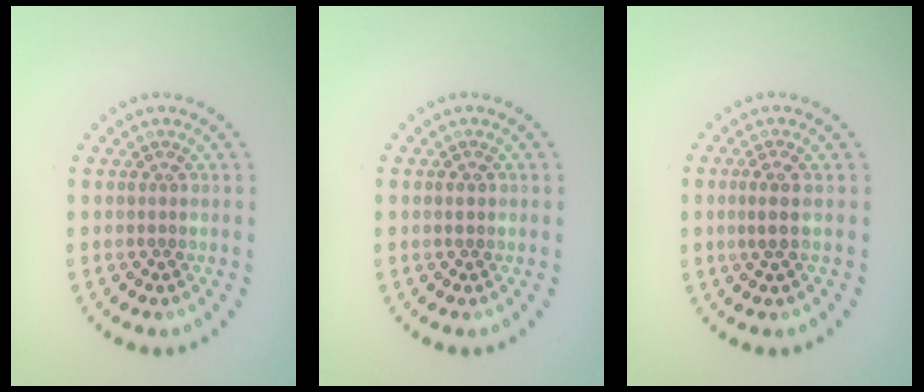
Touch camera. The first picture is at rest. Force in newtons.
{"total": 0.8, "press": 0.8, "slide": 0.1}
{"total": 1.6, "press": 1.3, "slide": 1.0}